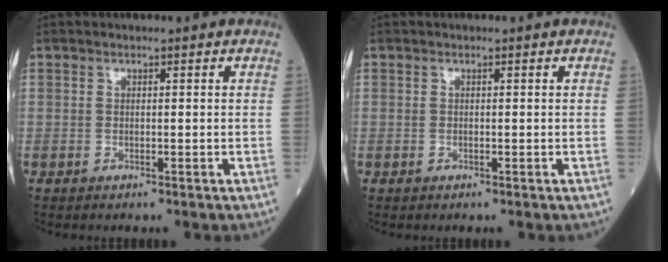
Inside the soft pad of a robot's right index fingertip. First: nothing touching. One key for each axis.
{"total": 0.0}